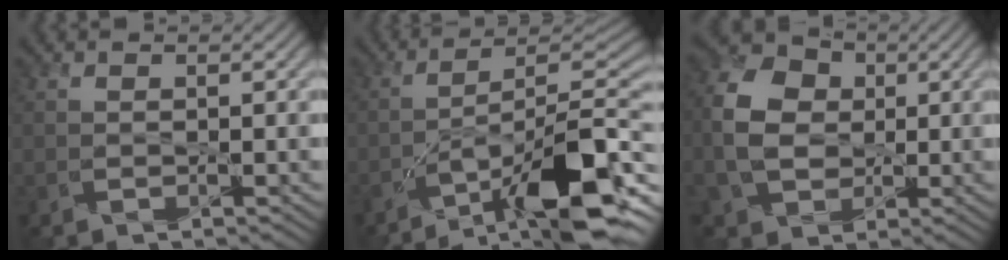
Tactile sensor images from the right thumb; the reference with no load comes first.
{"total": 14.2, "force": [-8.2, 4.5, 10.6], "torque": [-0.172, -0.007, -0.145]}
{"total": 8.6, "force": [0.2, 7.1, 4.9], "torque": [-0.131, 0.002, 0.002]}